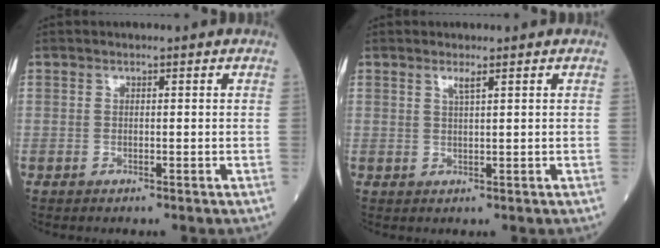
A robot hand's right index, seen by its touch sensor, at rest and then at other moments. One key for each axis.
{"total": 1.3, "fx": 0.9, "fy": -0.2, "fz": 1.0, "tx": -0.023, "ty": -0.003, "tz": 0.017}